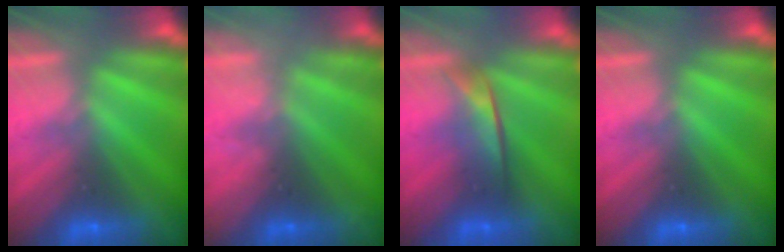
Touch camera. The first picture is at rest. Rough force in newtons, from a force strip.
{"total": 2.3}
{"total": 2.1}
{"total": 0.0}